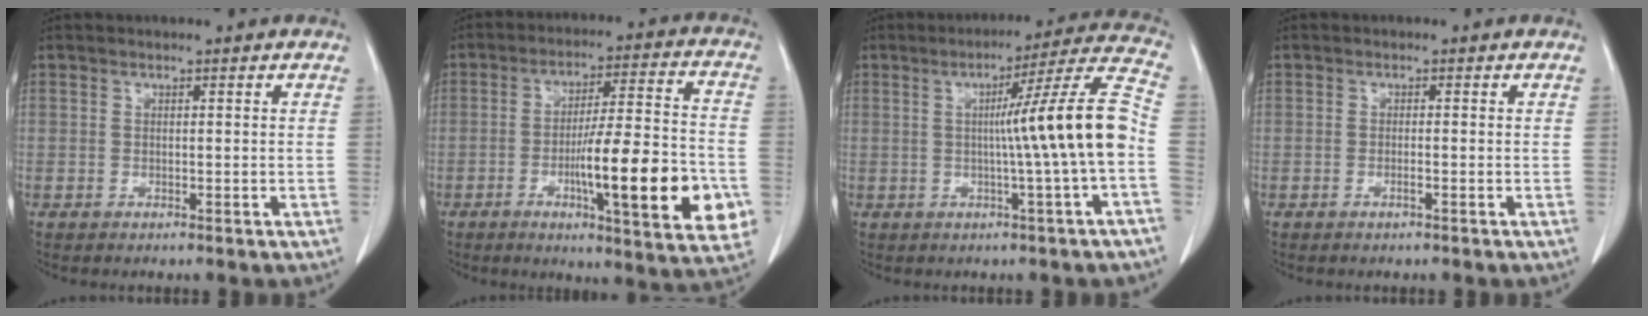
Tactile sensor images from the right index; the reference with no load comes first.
{"total": 19.5, "force": [-5.4, 2.4, 18.5], "torque": [-0.233, -0.001, -0.074]}
{"total": 14.0, "force": [-1.0, -2.4, 13.8], "torque": [-0.189, 0.009, -0.019]}
{"total": 0.9, "force": [-0.5, 0.0, 0.7], "torque": [-0.016, 0.000, -0.008]}